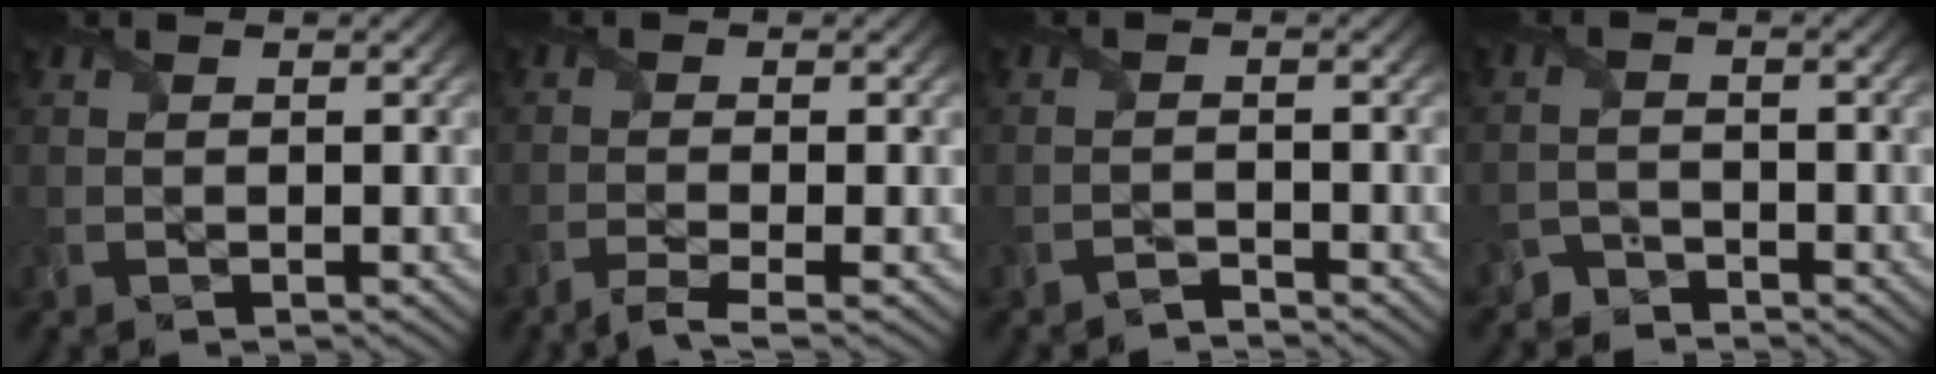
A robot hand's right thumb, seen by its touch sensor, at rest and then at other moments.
{"total": 2.5, "force": [-1.8, 0.3, 1.8], "torque": [-0.021, 0.004, -0.048]}
{"total": 1.4, "force": [-1.4, 0.0, 0.0], "torque": [0.003, 0.003, -0.032]}
{"total": 2.2, "force": [-2.0, 0.6, -0.4], "torque": [0.012, 0.003, -0.046]}